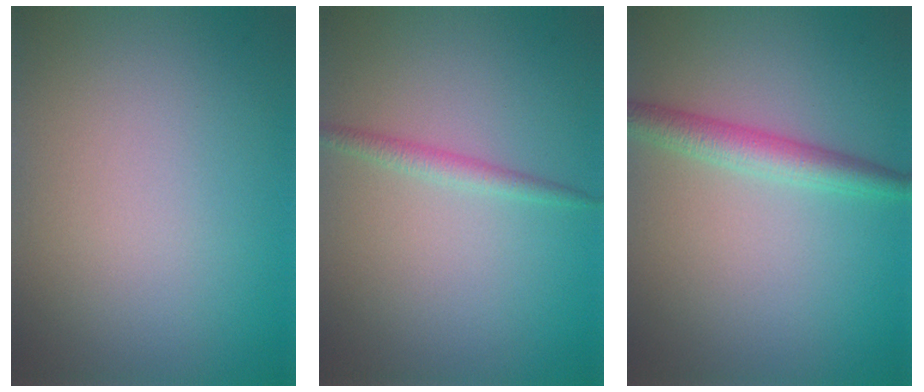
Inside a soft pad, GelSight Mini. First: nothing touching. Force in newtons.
{"total": 1.4, "press": 1.4, "slide": 0.1}
{"total": 3.0, "press": 3.0, "slide": 0.1}